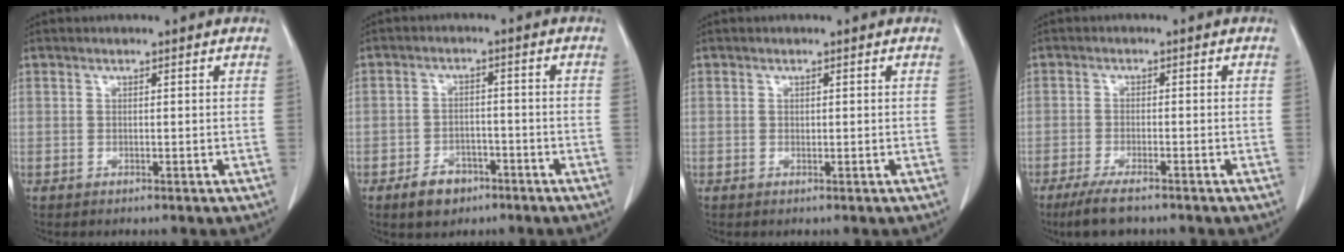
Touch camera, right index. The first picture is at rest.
{"total": 4.9, "force": [-3.1, 3.2, 2.1], "torque": [-0.034, 0.006, -0.044]}
{"total": 0.0}
{"total": 5.8, "force": [-4.4, 1.0, 3.7], "torque": [-0.068, -0.013, -0.073]}